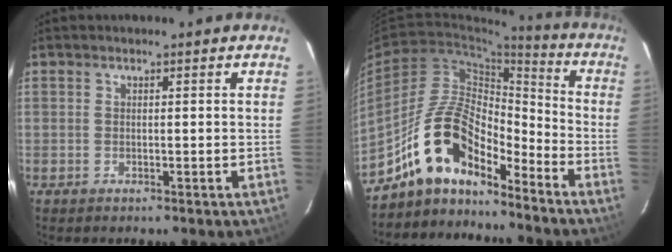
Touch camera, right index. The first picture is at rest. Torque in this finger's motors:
{"motor_torque": [0.84, -0.53, 0.91, 0.17]}